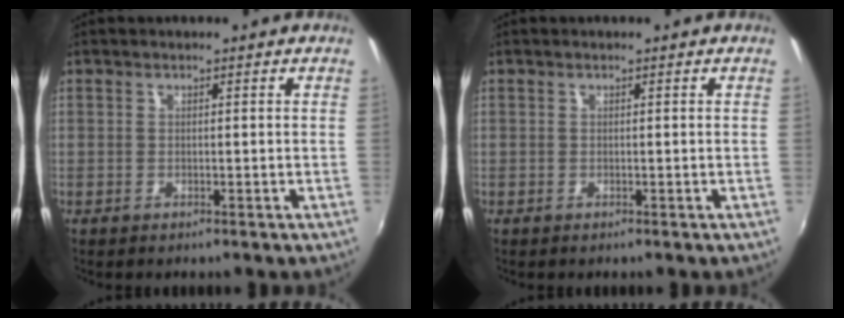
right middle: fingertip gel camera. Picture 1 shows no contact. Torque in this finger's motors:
{"motor_torque": [0.00, 0.00, 0.00, 0.00]}